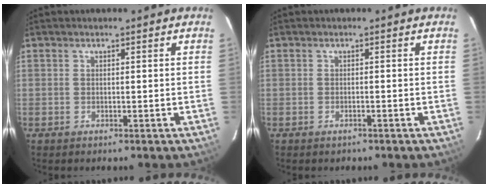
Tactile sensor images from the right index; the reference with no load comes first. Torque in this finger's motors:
{"motor_torque": [0.16, -0.05, 0.02, 0.00]}